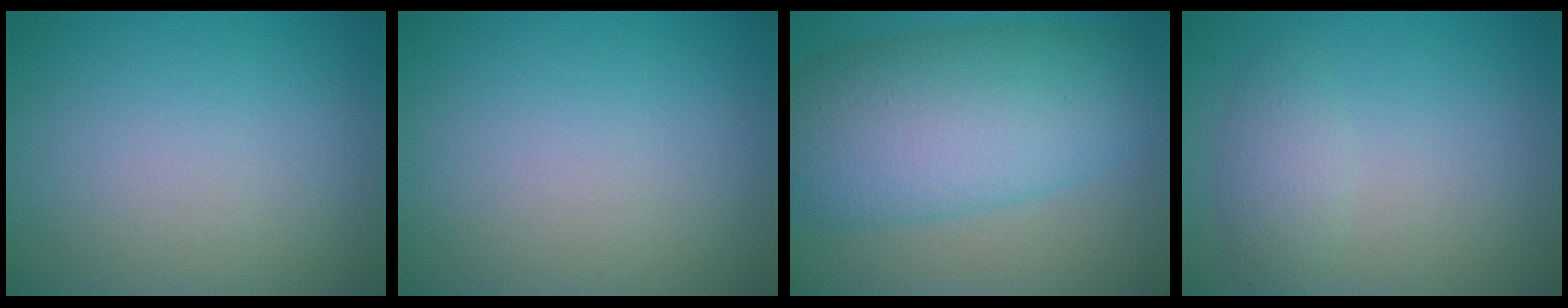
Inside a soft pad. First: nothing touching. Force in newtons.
{"total": 0.0}
{"total": 10.4, "press": 10.4, "slide": 0.2}
{"total": 2.0, "press": 2.0, "slide": 0.1}